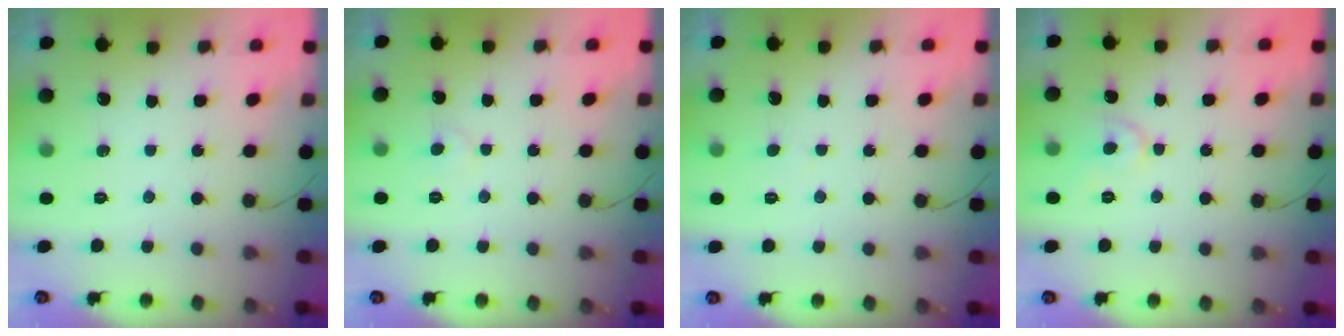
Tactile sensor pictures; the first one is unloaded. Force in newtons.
{"total": 3.5, "press": 3.5, "slide": 0.5}
{"total": 1.7, "press": 1.7, "slide": 0.2}
{"total": 5.2, "press": 5.1, "slide": 0.7}